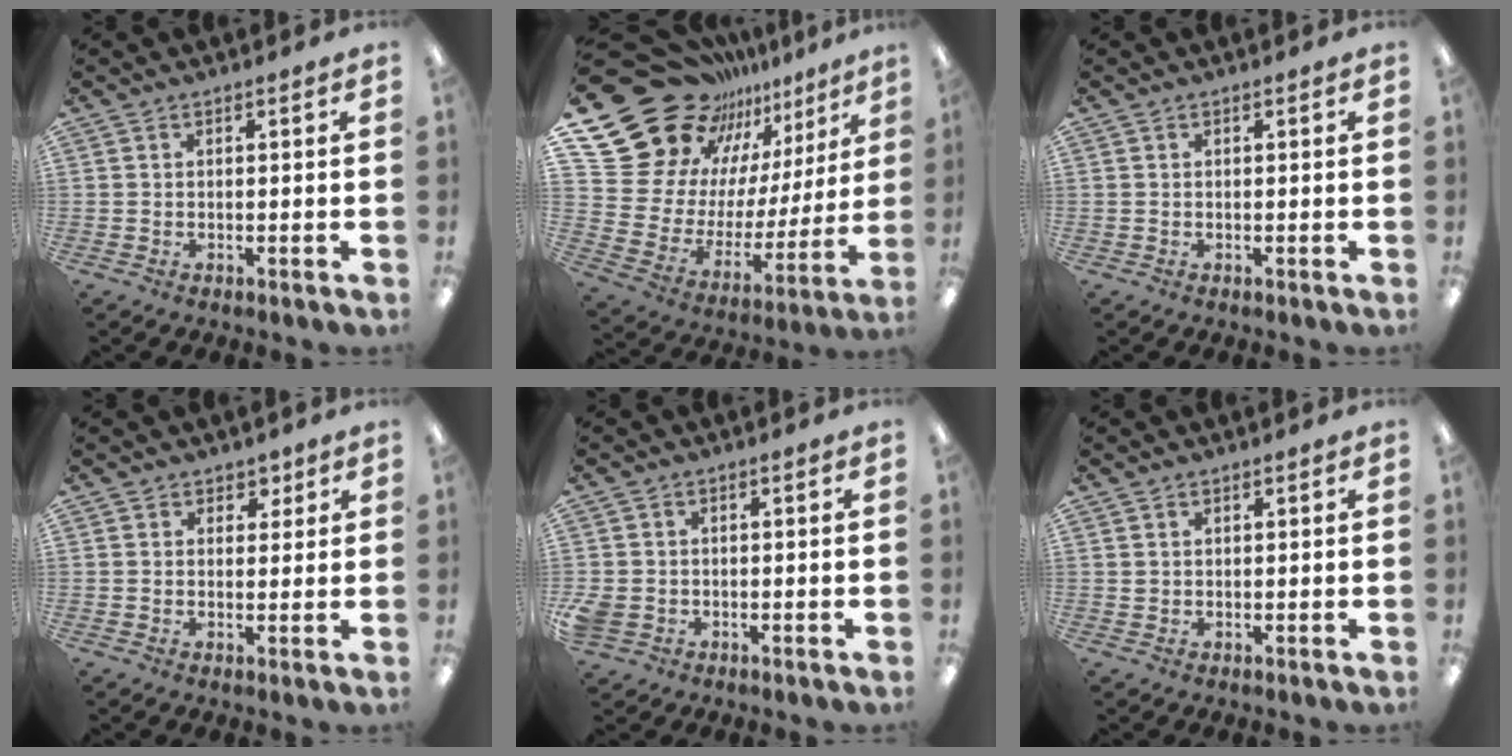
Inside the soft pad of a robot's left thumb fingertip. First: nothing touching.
{"total": 24.2, "force": [17.0, 15.0, 8.4], "torque": [-0.147, -0.135, 0.339]}
{"total": 0.0}
{"total": 3.0, "force": [1.7, 2.5, 0.4], "torque": [0.003, 0.000, 0.028]}
{"total": 3.4, "force": [-0.8, 3.0, 1.4], "torque": [-0.030, 0.003, -0.014]}
{"total": 0.9, "force": [0.6, 0.7, 0.2], "torque": [-0.005, 0.002, 0.011]}